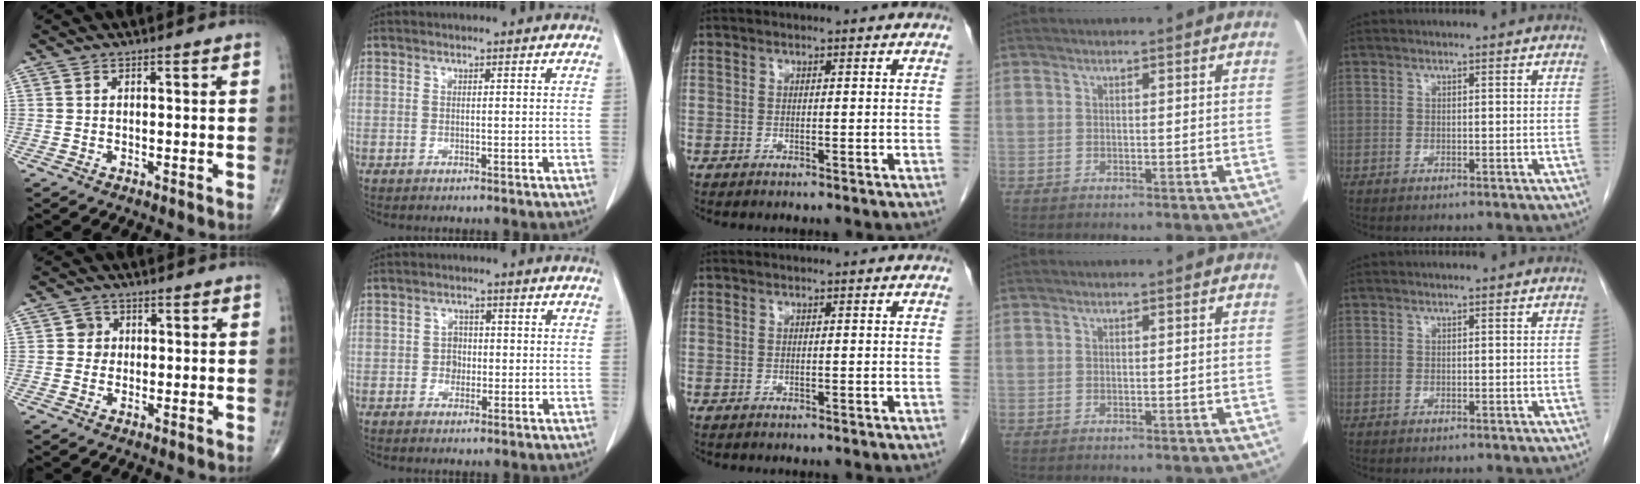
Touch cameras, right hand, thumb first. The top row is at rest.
{"thumb": {"total": 2.4, "force": [0.3, 2.3, 0.5], "torque": [0.008, 0.004, 0.000]}, "index": {"total": 2.3, "force": [-0.4, 1.9, 1.1], "torque": [-0.011, 0.006, -0.005]}}